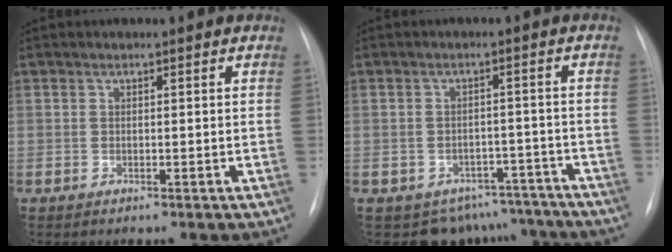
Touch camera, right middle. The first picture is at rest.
{"total": 8.9, "force": [-7.4, 4.9, -0.3], "torque": [0.021, 0.030, -0.081]}